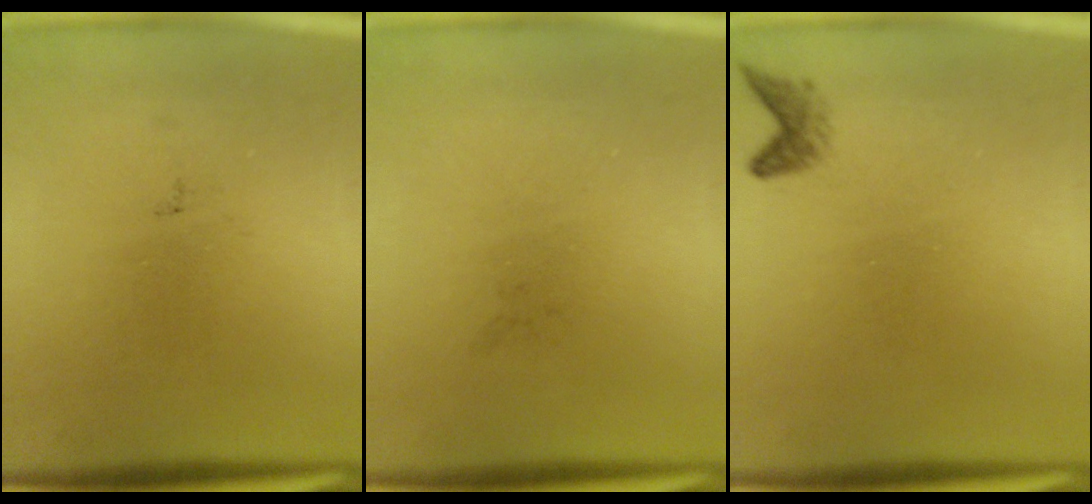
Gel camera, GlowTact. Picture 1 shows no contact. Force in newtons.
{"total": 0.0}
{"total": 1.3}